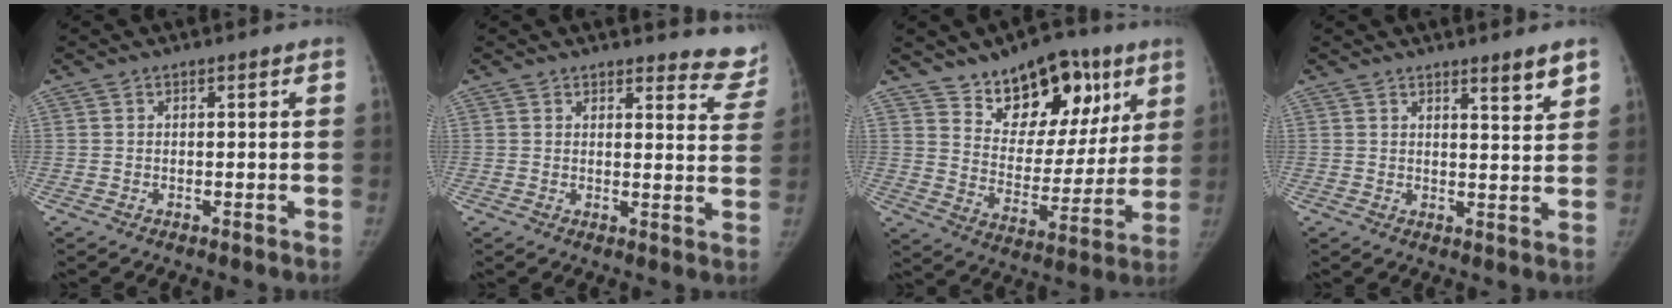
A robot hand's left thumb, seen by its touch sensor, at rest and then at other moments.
{"total": 9.1, "force": [8.7, 2.4, 0.5], "torque": [0.046, -0.070, 0.066]}
{"total": 18.9, "force": [11.1, 10.8, 10.8], "torque": [-0.094, -0.054, 0.176]}
{"total": 4.0, "force": [2.9, 0.3, 2.7], "torque": [-0.034, -0.027, 0.043]}